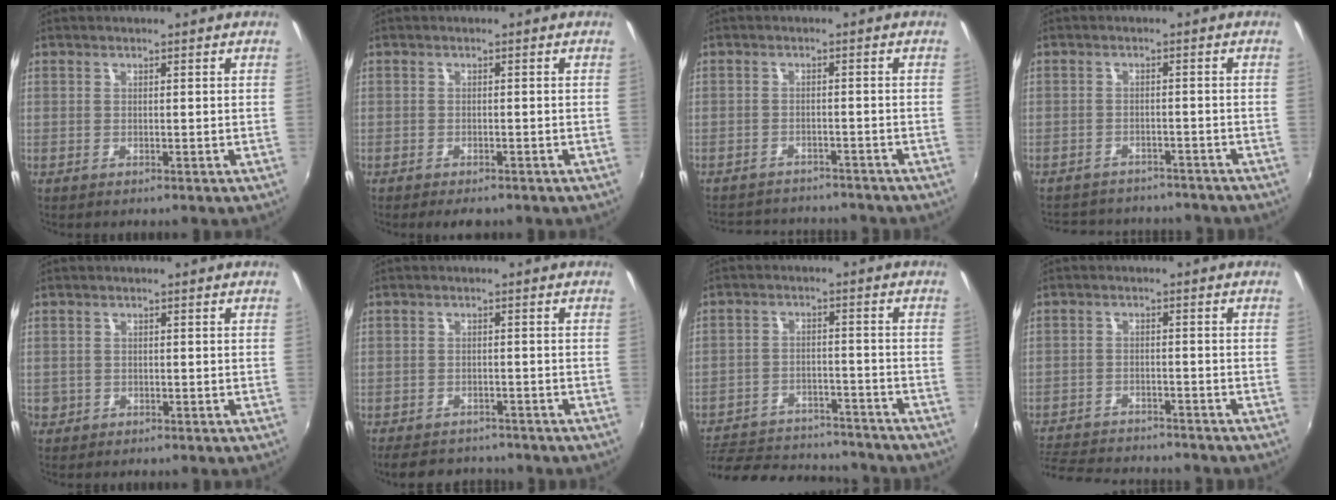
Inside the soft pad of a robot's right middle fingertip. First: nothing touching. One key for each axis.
{"total": 3.2, "fx": -2.5, "fy": 1.3, "fz": 1.5, "tx": -0.034, "ty": -0.012, "tz": -0.037}
{"total": 11.4, "fx": -10.3, "fy": 3.4, "fz": 3.5, "tx": -0.081, "ty": -0.006, "tz": -0.142}
{"total": 13.4, "fx": -11.7, "fy": 4.7, "fz": 4.3, "tx": -0.096, "ty": 0.000, "tz": -0.155}
{"total": 2.1, "fx": -0.7, "fy": 1.9, "fz": 0.4, "tx": -0.012, "ty": -0.004, "tz": -0.010}
{"total": 7.8, "fx": -6.8, "fy": 3.0, "fz": 2.2, "tx": -0.057, "ty": -0.010, "tz": -0.100}
{"total": 20.5, "fx": -17.3, "fy": 7.8, "fz": 7.9, "tx": -0.177, "ty": 0.005, "tz": -0.233}
{"total": 14.5, "fx": -12.9, "fy": 3.9, "fz": 5.4, "tx": -0.129, "ty": -0.013, "tz": -0.196}